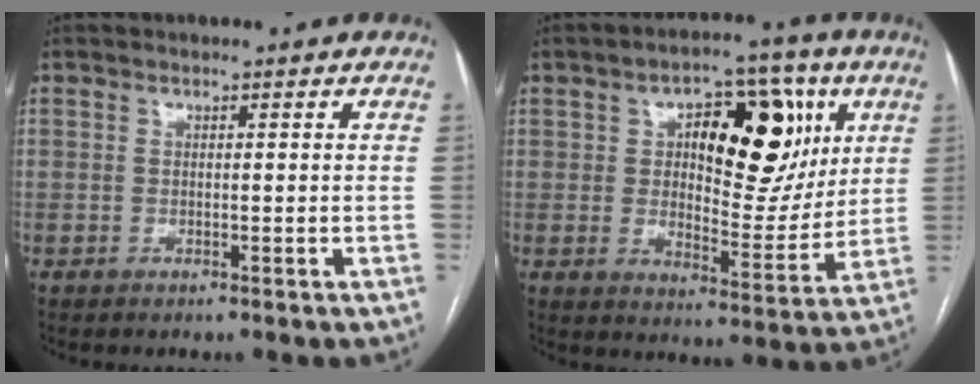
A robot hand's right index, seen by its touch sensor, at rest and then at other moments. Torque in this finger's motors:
{"motor_torque": [0.96, 0.70, 0.30, 0.14]}